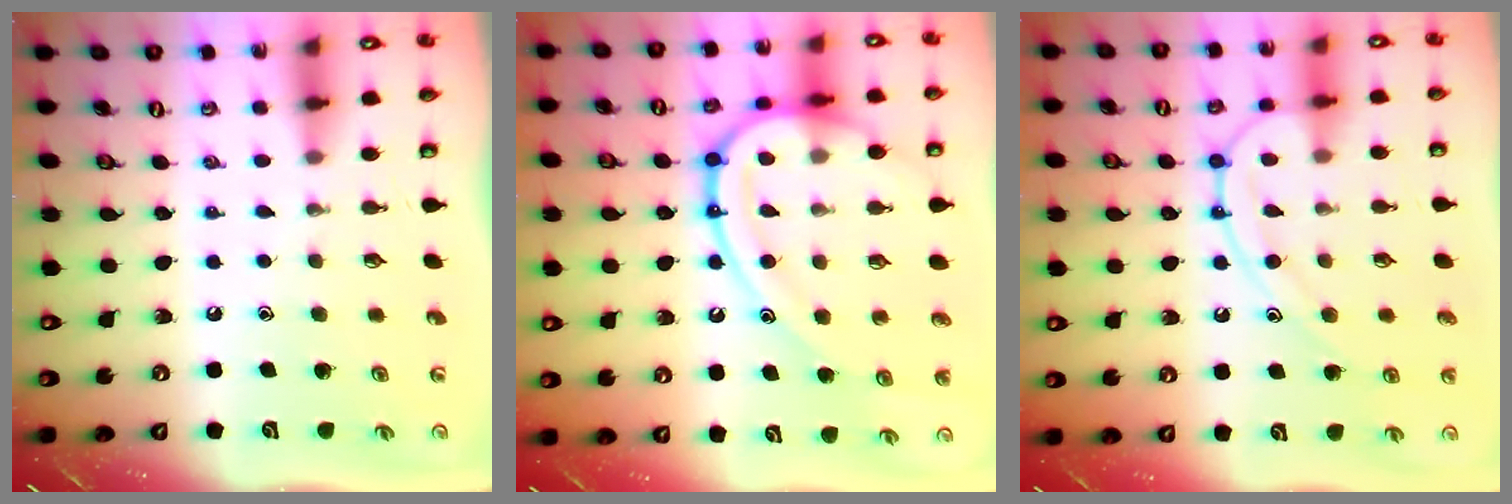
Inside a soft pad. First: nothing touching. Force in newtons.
{"total": 19.3, "press": 19.2, "slide": 1.8}
{"total": 11.4, "press": 11.4, "slide": 0.2}